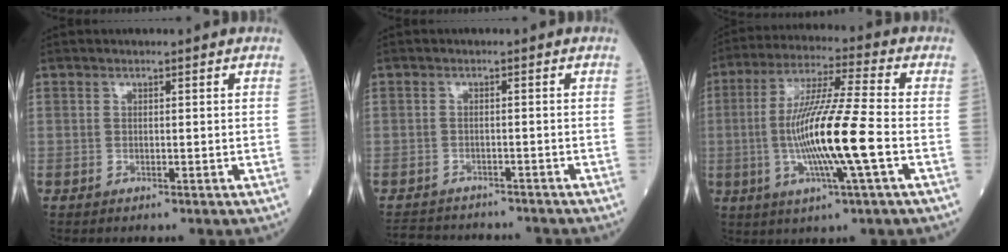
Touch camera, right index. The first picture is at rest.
{"total": 10.4, "force": [-9.8, 2.7, 2.1], "torque": [-0.042, 0.009, -0.134]}
{"total": 14.1, "force": [-2.8, -0.3, 13.9], "torque": [-0.269, -0.007, -0.057]}